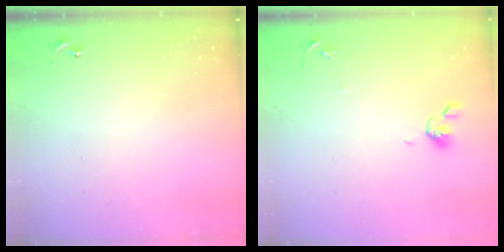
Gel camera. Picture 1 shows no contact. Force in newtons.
{"total": 7.1, "press": 6.8, "slide": 1.8}